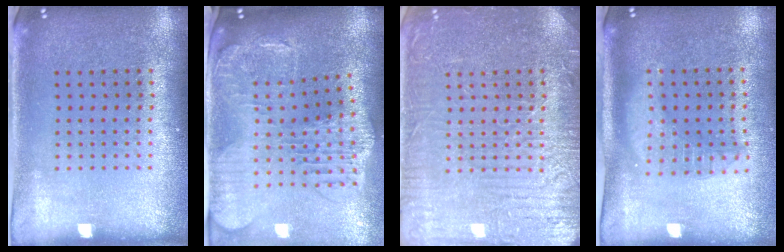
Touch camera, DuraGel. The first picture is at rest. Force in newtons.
{"total": 2.5, "press": 2.2, "slide": 1.2}
{"total": 6.2, "press": 6.1, "slide": 0.8}
{"total": 1.8, "press": 1.6, "slide": 1.0}